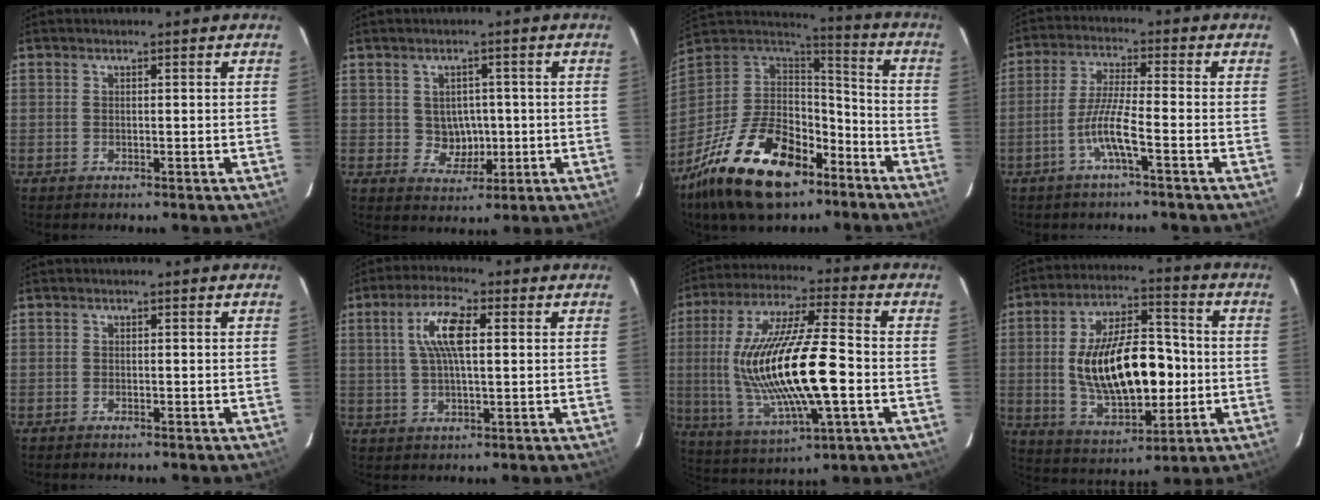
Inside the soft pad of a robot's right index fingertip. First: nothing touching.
{"total": 4.4, "force": [0.0, 4.0, 1.8], "torque": [-0.034, 0.008, 0.010]}
{"total": 27.1, "force": [-16.0, 14.1, 16.7], "torque": [-0.345, -0.013, -0.259]}
{"total": 6.6, "force": [-3.1, -0.1, 5.8], "torque": [-0.123, 0.002, -0.061]}
{"total": 0.7, "force": [-0.6, 0.2, 0.2], "torque": [-0.006, -0.001, -0.012]}
{"total": 8.3, "force": [1.9, 2.5, 7.6], "torque": [-0.149, 0.014, 0.036]}
{"total": 21.1, "force": [-2.1, 5.2, 20.4], "torque": [-0.395, -0.008, -0.026]}
{"total": 19.5, "force": [-1.1, 9.6, 17.0], "torque": [-0.312, 0.010, 0.000]}